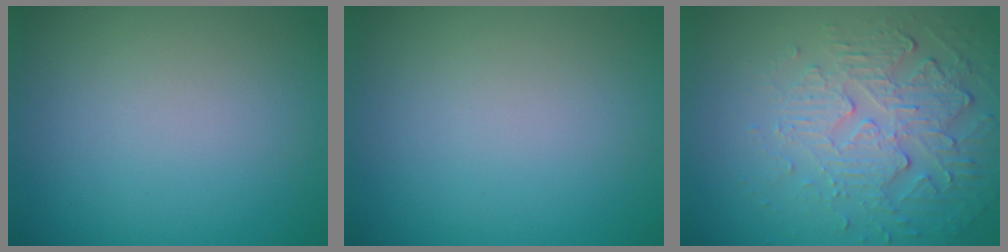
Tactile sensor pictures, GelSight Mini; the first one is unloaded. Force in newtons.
{"total": 0.0}
{"total": 6.0, "press": 3.6, "slide": 4.7}